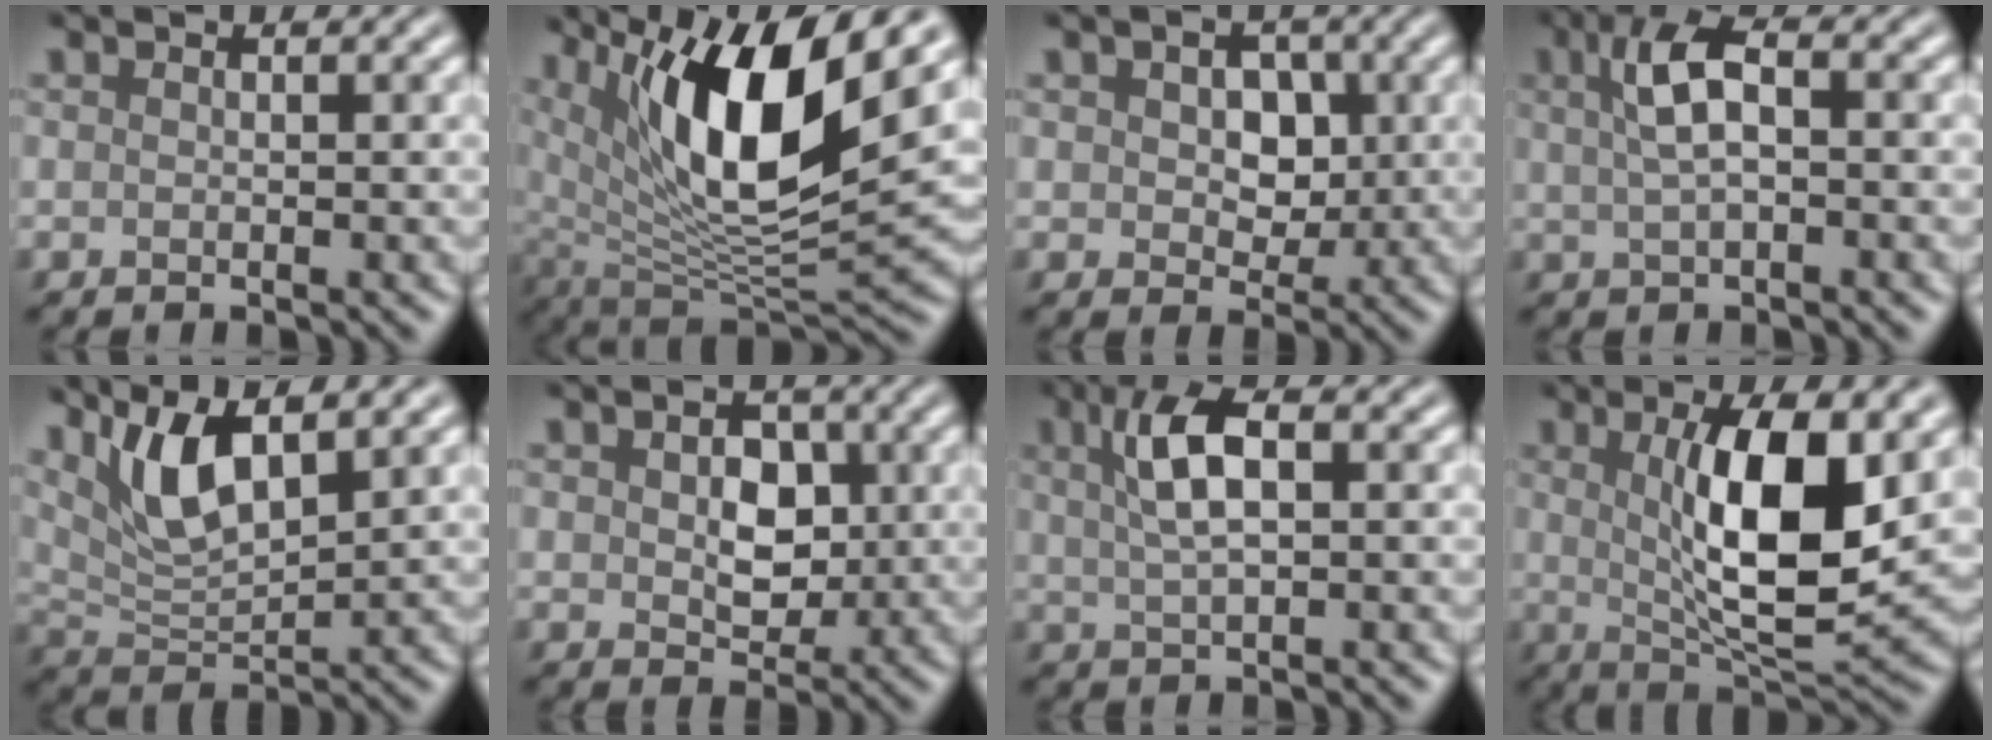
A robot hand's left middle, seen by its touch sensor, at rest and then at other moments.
{"total": 12.2, "force": [5.1, 3.6, 10.4], "torque": [-0.174, -0.009, 0.095]}
{"total": 3.7, "force": [0.6, 2.7, 2.5], "torque": [-0.045, 0.000, 0.000]}
{"total": 4.0, "force": [0.9, 1.5, 3.6], "torque": [-0.072, 0.012, 0.012]}
{"total": 5.1, "force": [2.8, 1.6, 4.0], "torque": [-0.087, -0.004, 0.055]}
{"total": 3.9, "force": [0.4, 2.7, 2.8], "torque": [-0.051, -0.003, 0.004]}
{"total": 4.6, "force": [1.4, 1.7, 4.0], "torque": [-0.079, 0.010, 0.021]}
{"total": 9.3, "force": [1.6, 2.8, 8.8], "torque": [-0.141, -0.012, 0.033]}